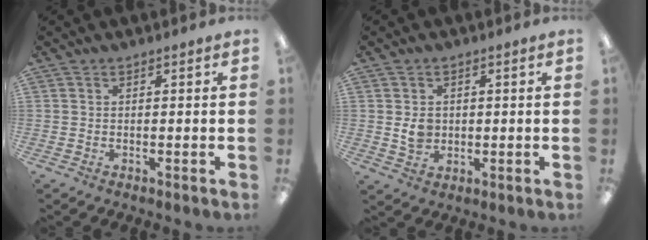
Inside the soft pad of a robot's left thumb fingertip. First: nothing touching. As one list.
[{"total": 4.2, "force": [0.5, 3.5, 2.3], "torque": [-0.030, 0.001, 0.007]}]